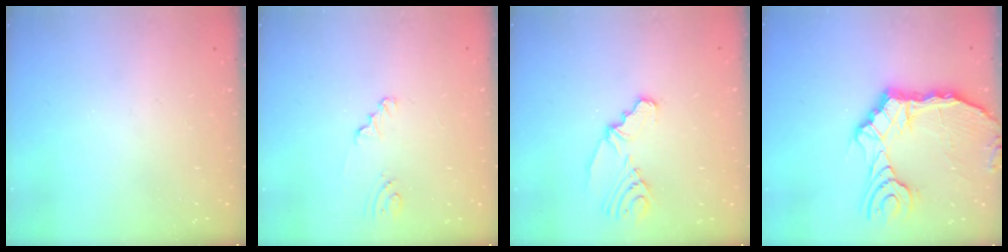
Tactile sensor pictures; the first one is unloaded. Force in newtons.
{"total": 1.3, "press": 1.3, "slide": 0.1}
{"total": 5.3, "press": 3.4, "slide": 4.1}
{"total": 14.7, "press": 14.1, "slide": 4.1}